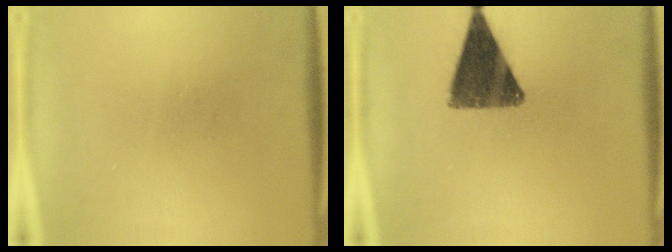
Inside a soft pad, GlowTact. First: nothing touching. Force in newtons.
{"total": 11.7}